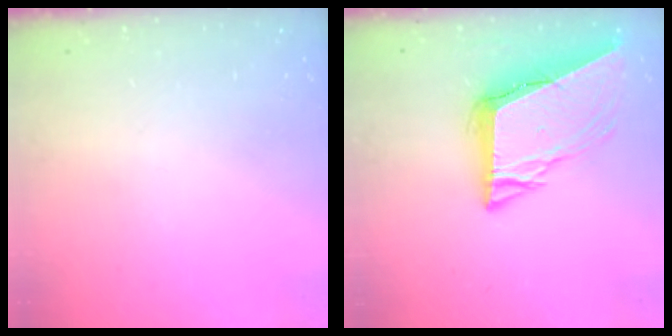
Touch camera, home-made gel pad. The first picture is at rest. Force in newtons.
{"total": 10.3, "press": 9.9, "slide": 2.9}